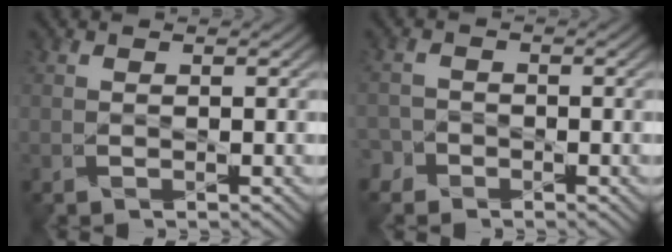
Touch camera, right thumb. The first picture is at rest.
{"total": 2.1, "force": [-1.6, 1.3, 0.3], "torque": [-0.006, 0.000, -0.040]}